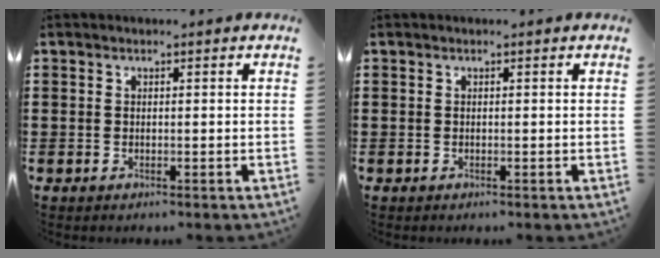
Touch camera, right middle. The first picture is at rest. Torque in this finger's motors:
{"motor_torque": [0.05, -0.07, 0.00, 0.02]}